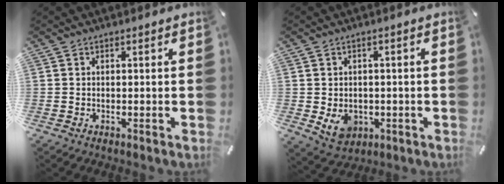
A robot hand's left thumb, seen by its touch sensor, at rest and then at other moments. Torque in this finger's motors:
{"motor_torque": [1.12, 1.13, 0.07, 0.00, 0.01]}